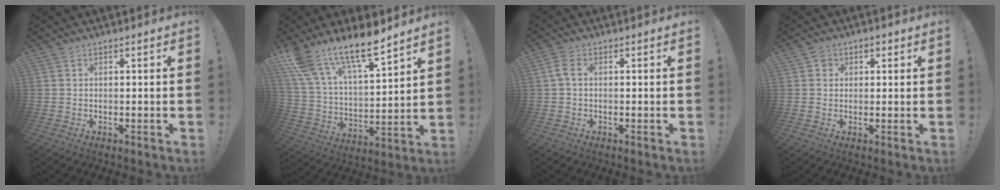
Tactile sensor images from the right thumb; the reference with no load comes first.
{"total": 14.8, "force": [12.6, 3.7, 7.0], "torque": [-0.148, -0.094, 0.228]}
{"total": 2.9, "force": [0.2, 1.7, 2.3], "torque": [-0.046, 0.009, 0.006]}
{"total": 2.7, "force": [0.5, 2.6, 0.5], "torque": [-0.006, 0.006, 0.007]}